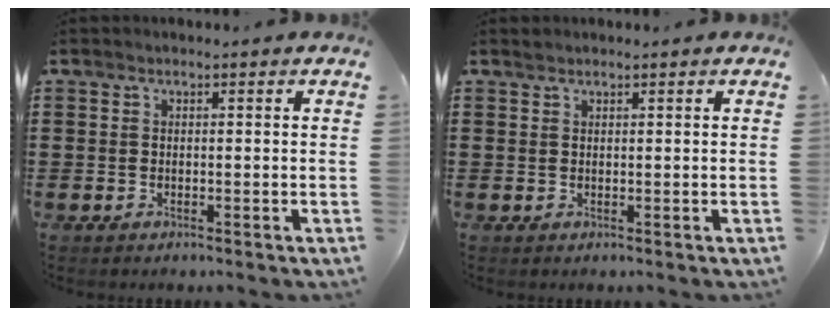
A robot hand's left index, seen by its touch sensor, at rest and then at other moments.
{"total": 0.6, "force": [0.6, 0.3, 0.1], "torque": [-0.003, 0.001, 0.012]}